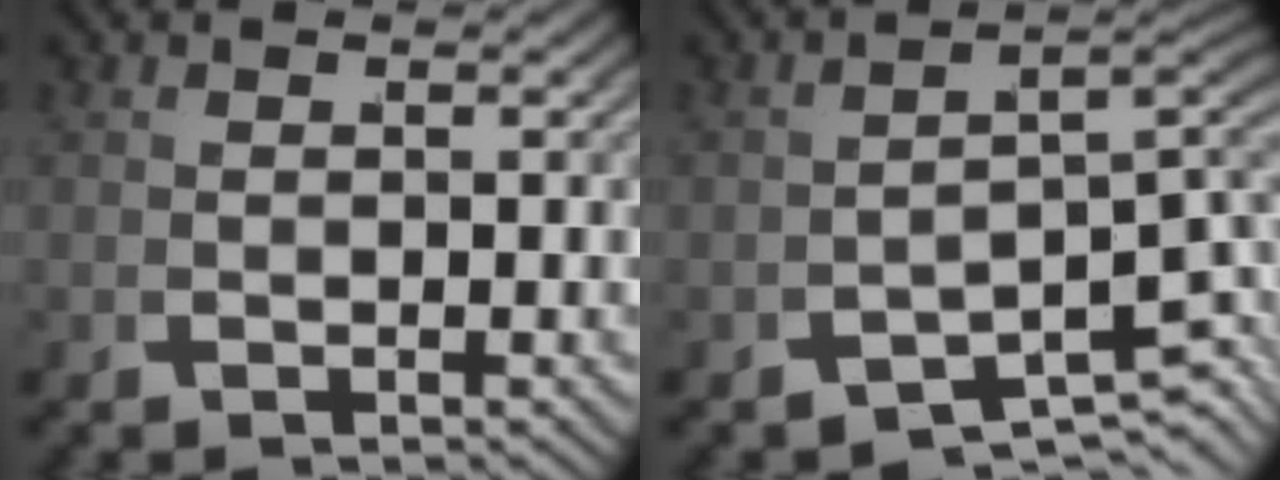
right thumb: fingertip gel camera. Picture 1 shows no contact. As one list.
[{"total": 7.3, "force": [-2.8, 3.6, 5.6], "torque": [-0.077, -0.017, -0.041]}]